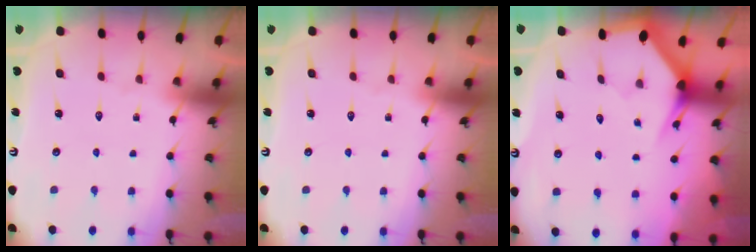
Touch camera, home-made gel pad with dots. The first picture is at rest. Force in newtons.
{"total": 0.0}
{"total": 3.0, "press": 3.0, "slide": 0.0}